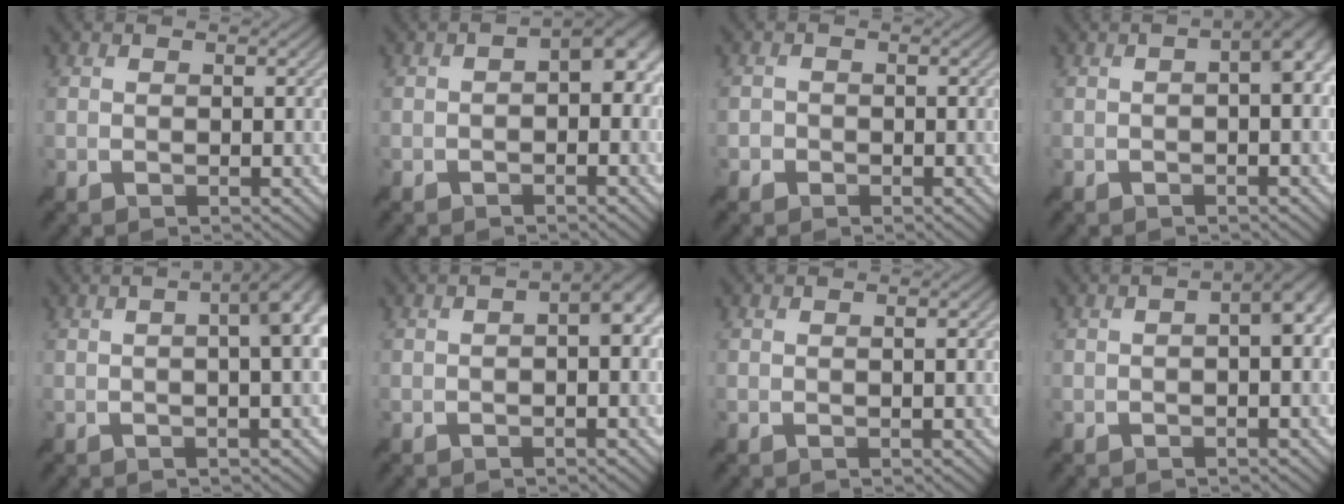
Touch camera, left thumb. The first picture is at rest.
{"total": 4.0, "force": [-0.4, 2.0, 3.5], "torque": [-0.044, 0.005, -0.010]}
{"total": 1.2, "force": [-0.6, 1.0, 0.0], "torque": [0.007, -0.001, -0.016]}
{"total": 4.5, "force": [-0.3, 1.0, 4.3], "torque": [-0.063, 0.010, -0.004]}
{"total": 8.2, "force": [0.6, 2.5, 7.8], "torque": [-0.074, 0.027, -0.008]}
{"total": 3.7, "force": [-0.4, 0.9, 3.5], "torque": [-0.055, 0.010, -0.007]}
{"total": 1.1, "force": [0.2, 0.1, 1.0], "torque": [-0.018, 0.005, 0.001]}
{"total": 4.1, "force": [-0.3, 0.8, 4.0], "torque": [-0.061, 0.010, -0.006]}